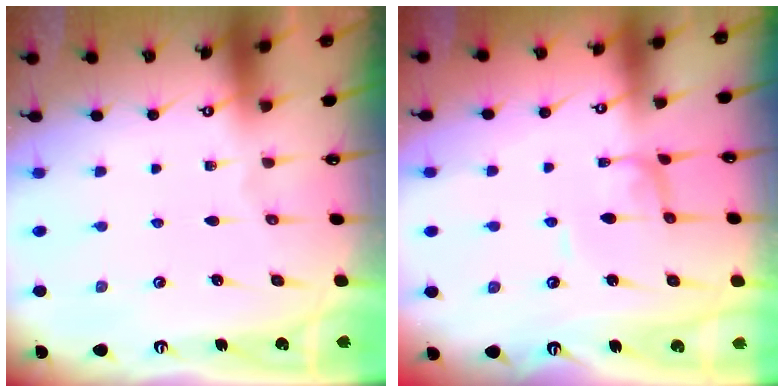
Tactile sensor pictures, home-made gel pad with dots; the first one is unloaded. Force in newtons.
{"total": 0.9, "press": 0.9, "slide": 0.1}